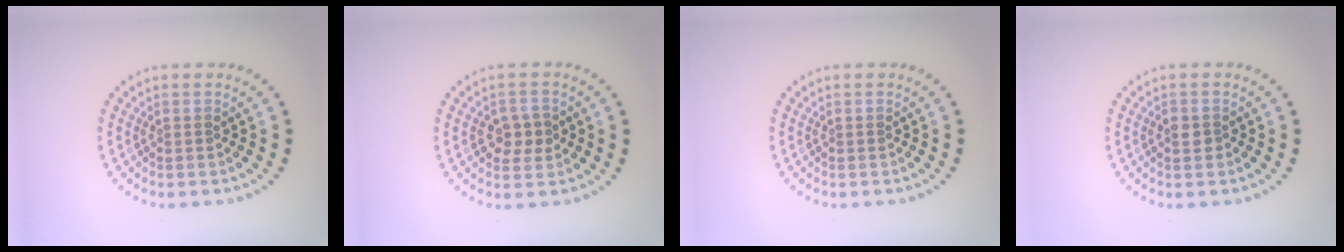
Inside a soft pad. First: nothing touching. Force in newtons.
{"total": 2.6, "press": 2.6, "slide": 0.2}
{"total": 0.0}
{"total": 1.3, "press": 1.3, "slide": 0.3}